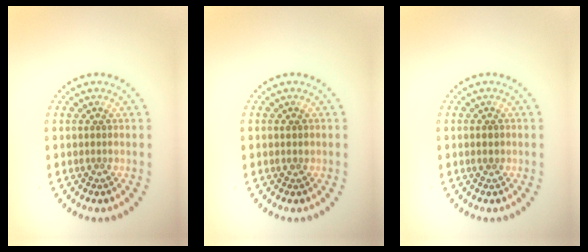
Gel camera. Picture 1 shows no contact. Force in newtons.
{"total": 0.8, "press": 0.8, "slide": 0.0}
{"total": 1.0, "press": 1.0, "slide": 0.1}